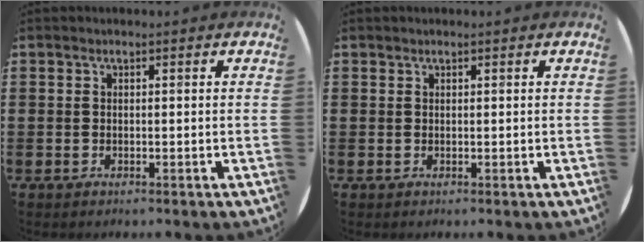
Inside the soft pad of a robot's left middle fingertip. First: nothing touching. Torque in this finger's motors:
{"motor_torque": [-0.22, 0.03, -0.03, -0.01]}